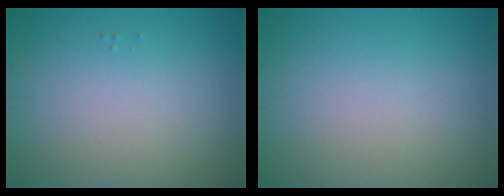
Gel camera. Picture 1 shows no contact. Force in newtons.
{"total": 0.0}